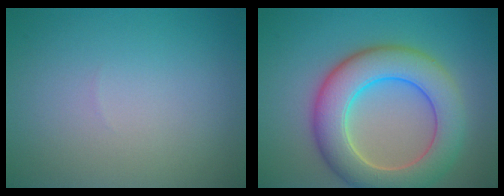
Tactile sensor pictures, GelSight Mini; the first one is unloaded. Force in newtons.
{"total": 8.4, "press": 8.4, "slide": 0.4}